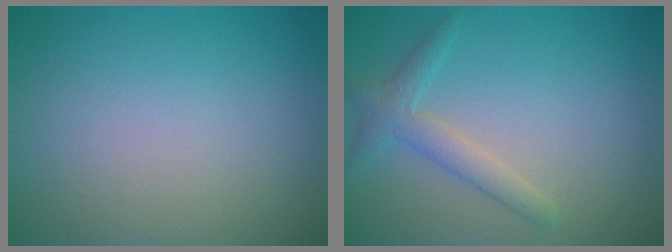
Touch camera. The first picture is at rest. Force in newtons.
{"total": 2.4, "press": 2.4, "slide": 0.2}